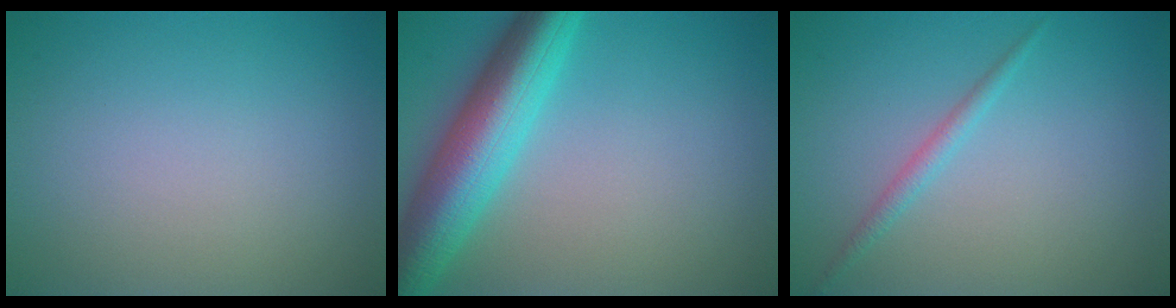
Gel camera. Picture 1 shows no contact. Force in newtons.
{"total": 8.3, "press": 8.3, "slide": 0.1}
{"total": 1.3, "press": 1.3, "slide": 0.1}